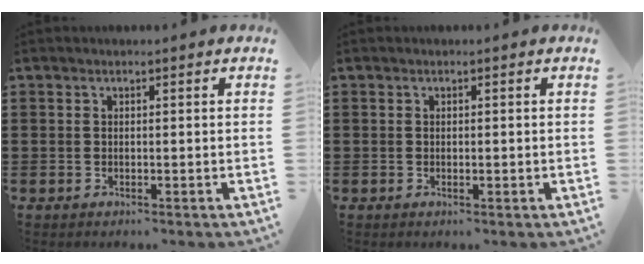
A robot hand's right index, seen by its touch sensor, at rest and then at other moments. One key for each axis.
{"total": 0.0}